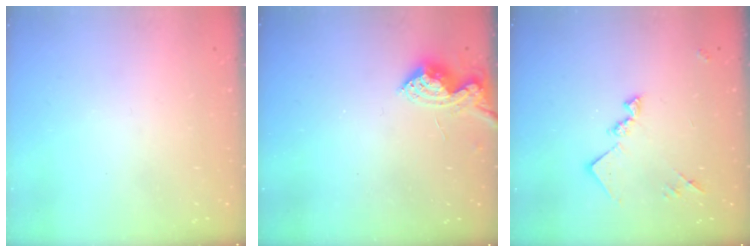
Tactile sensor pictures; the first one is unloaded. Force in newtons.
{"total": 8.6, "press": 8.5, "slide": 0.2}
{"total": 11.9, "press": 11.9, "slide": 0.6}